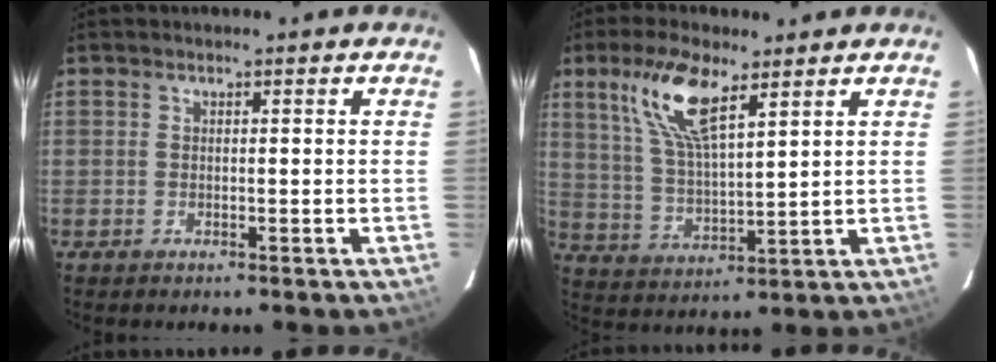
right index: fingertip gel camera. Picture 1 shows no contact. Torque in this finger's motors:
{"motor_torque": [0.34, 0.21, 0.34, 0.15]}